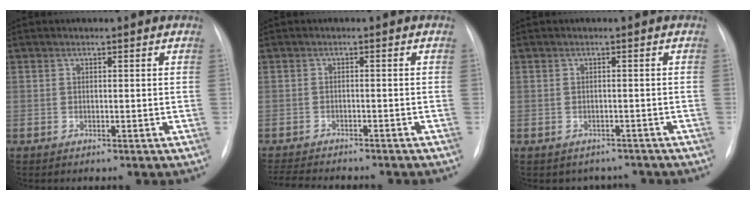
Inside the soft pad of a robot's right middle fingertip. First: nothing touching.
{"total": 9.6, "force": [-8.6, 2.0, 3.7], "torque": [-0.060, -0.009, -0.120]}
{"total": 3.1, "force": [-2.6, 1.6, -0.3], "torque": [0.006, 0.014, -0.034]}